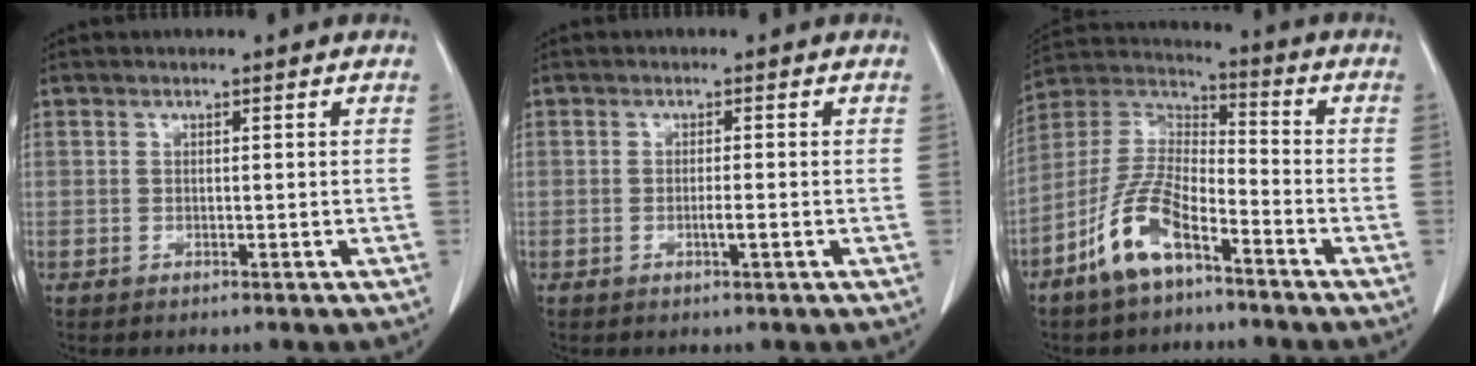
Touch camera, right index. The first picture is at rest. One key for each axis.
{"total": 1.5, "fx": -0.5, "fy": 0.0, "fz": 1.4, "tx": -0.027, "ty": -0.002, "tz": -0.008}
{"total": 11.0, "fx": -6.6, "fy": 3.8, "fz": 7.9, "tx": -0.177, "ty": 0.003, "tz": -0.132}